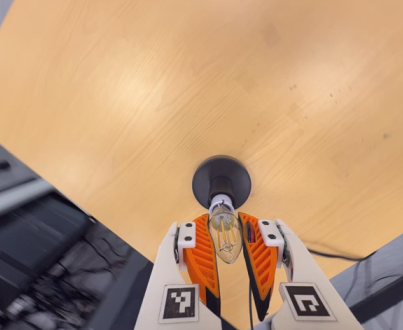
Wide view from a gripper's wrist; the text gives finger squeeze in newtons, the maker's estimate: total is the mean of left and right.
{"total": 24.1, "left": 25.2, "right": 22.9}